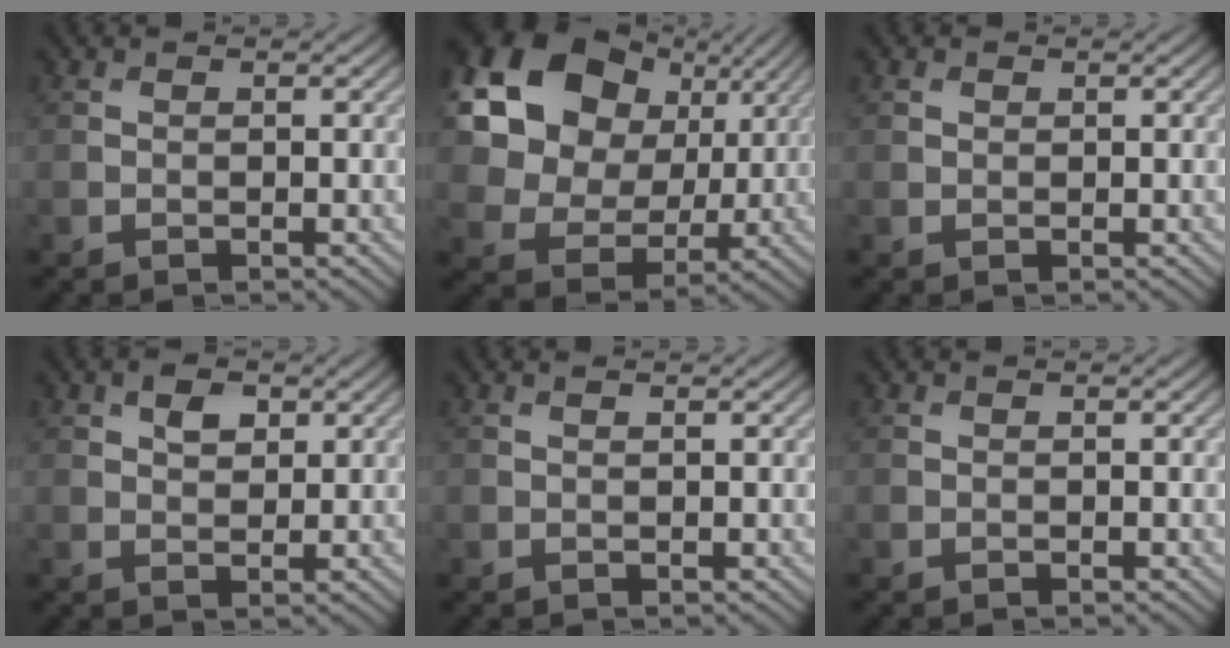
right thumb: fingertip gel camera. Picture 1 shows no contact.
{"total": 18.2, "force": [6.9, 14.1, 9.3], "torque": [-0.253, 0.052, 0.141]}
{"total": 0.6, "force": [0.4, 0.4, 0.2], "torque": [-0.003, -0.003, 0.009]}
{"total": 2.7, "force": [1.3, 1.6, 1.7], "torque": [-0.031, 0.001, 0.023]}
{"total": 0.6, "force": [0.5, 0.0, 0.4], "torque": [-0.009, 0.003, 0.007]}
{"total": 0.0}